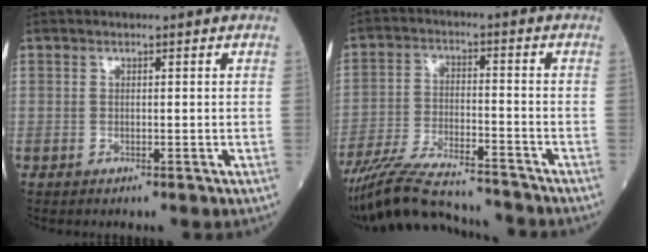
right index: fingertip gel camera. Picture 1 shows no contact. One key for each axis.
{"total": 15.9, "fx": -14.6, "fy": 1.8, "fz": 5.9, "tx": -0.123, "ty": -0.013, "tz": -0.244}